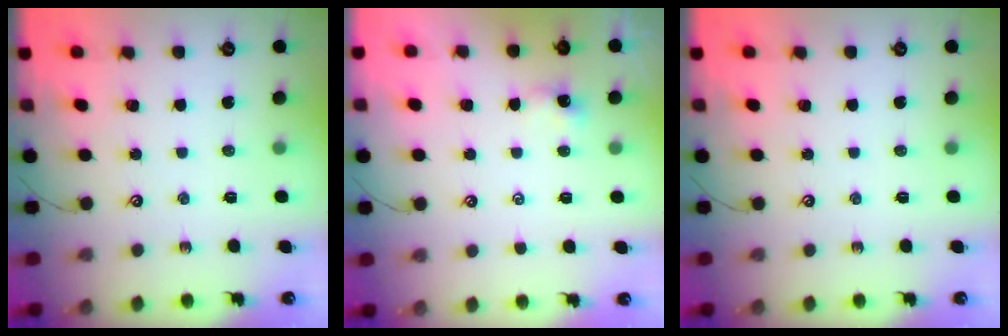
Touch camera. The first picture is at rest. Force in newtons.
{"total": 2.6, "press": 2.6, "slide": 0.2}
{"total": 0.0}